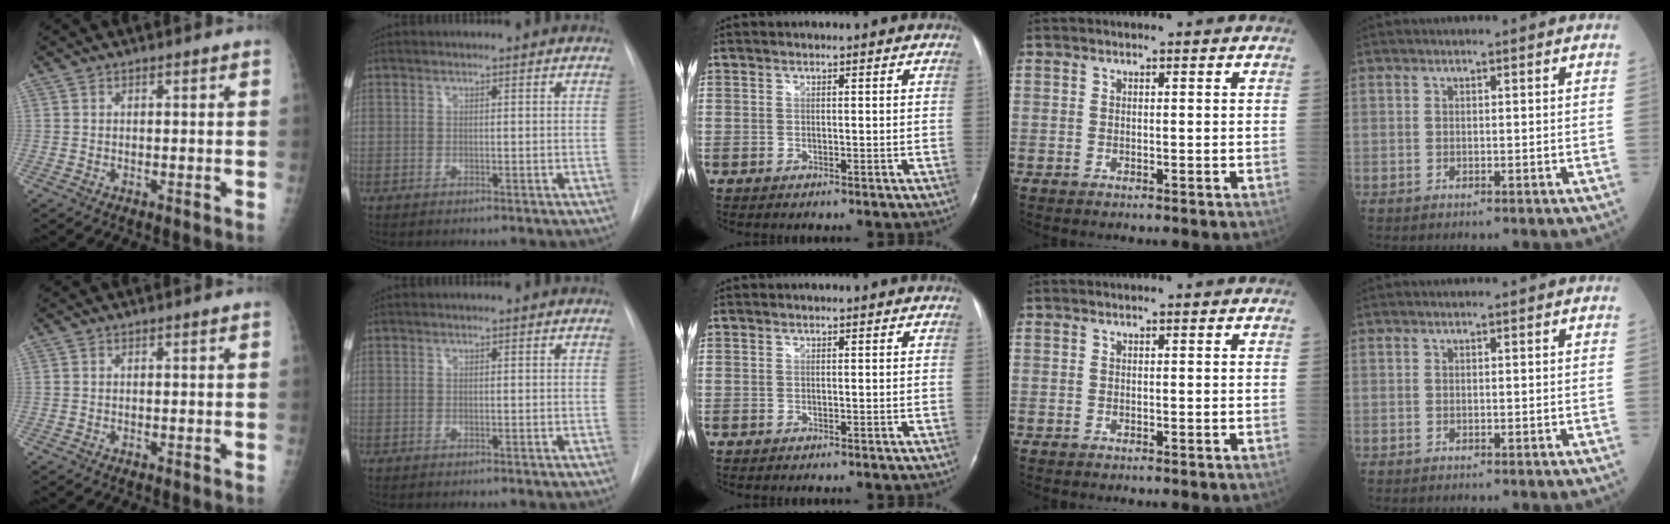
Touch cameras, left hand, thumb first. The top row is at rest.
{}